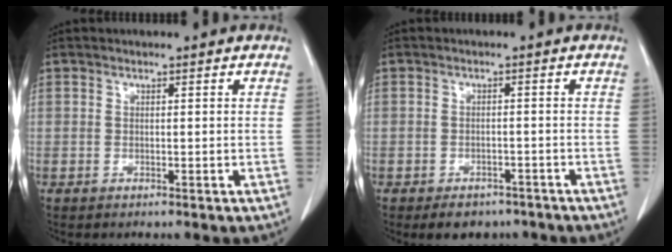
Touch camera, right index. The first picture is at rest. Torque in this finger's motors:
{"motor_torque": [-0.06, 0.03, -0.06, -0.04]}